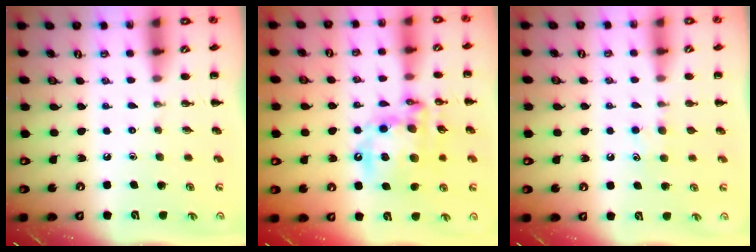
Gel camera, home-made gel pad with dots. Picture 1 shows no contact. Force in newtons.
{"total": 17.5, "press": 17.1, "slide": 3.7}
{"total": 5.8, "press": 5.5, "slide": 1.7}